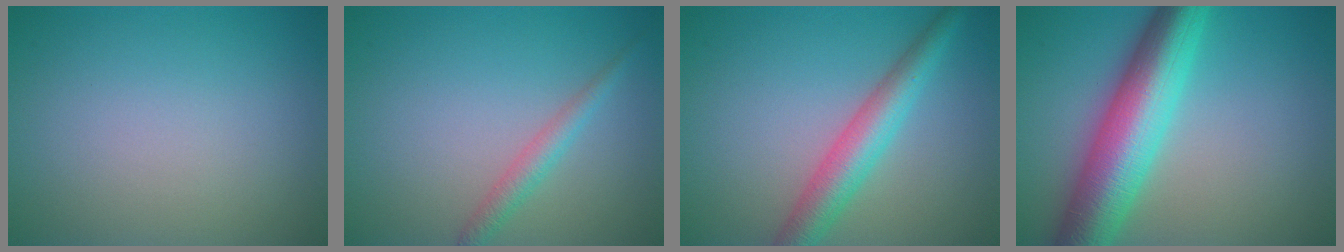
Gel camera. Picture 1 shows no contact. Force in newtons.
{"total": 1.9, "press": 1.9, "slide": 0.1}
{"total": 4.6, "press": 4.6, "slide": 0.1}
{"total": 9.6, "press": 9.6, "slide": 0.1}